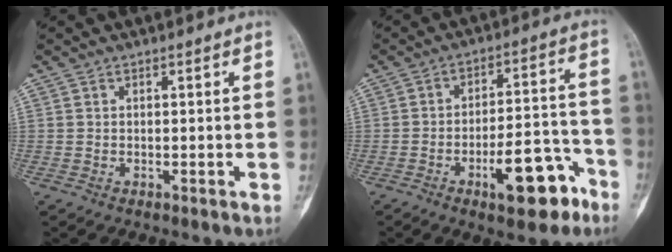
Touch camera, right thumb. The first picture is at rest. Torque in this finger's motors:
{"motor_torque": [2.00, 0.96, 1.12, -1.20, 0.30]}